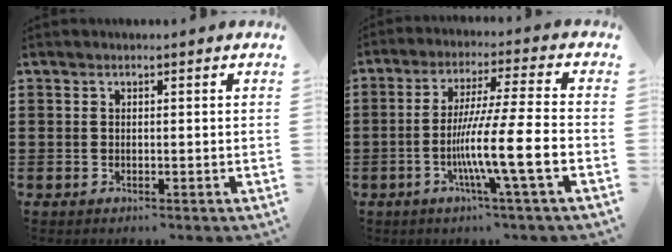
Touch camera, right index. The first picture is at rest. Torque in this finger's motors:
{"motor_torque": [2.14, 0.00, 1.05, 0.21]}